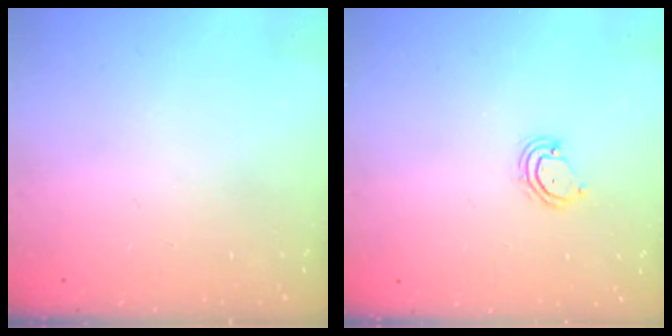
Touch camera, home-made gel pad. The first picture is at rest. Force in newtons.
{"total": 3.9, "press": 3.9, "slide": 0.3}